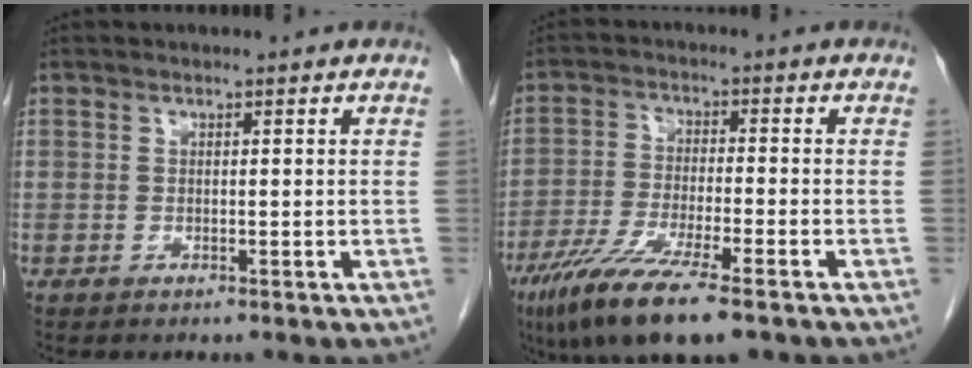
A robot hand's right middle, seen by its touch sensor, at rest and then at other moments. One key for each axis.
{"total": 11.8, "fx": -7.8, "fy": 1.5, "fz": 8.8, "tx": -0.162, "ty": -0.031, "tz": -0.131}